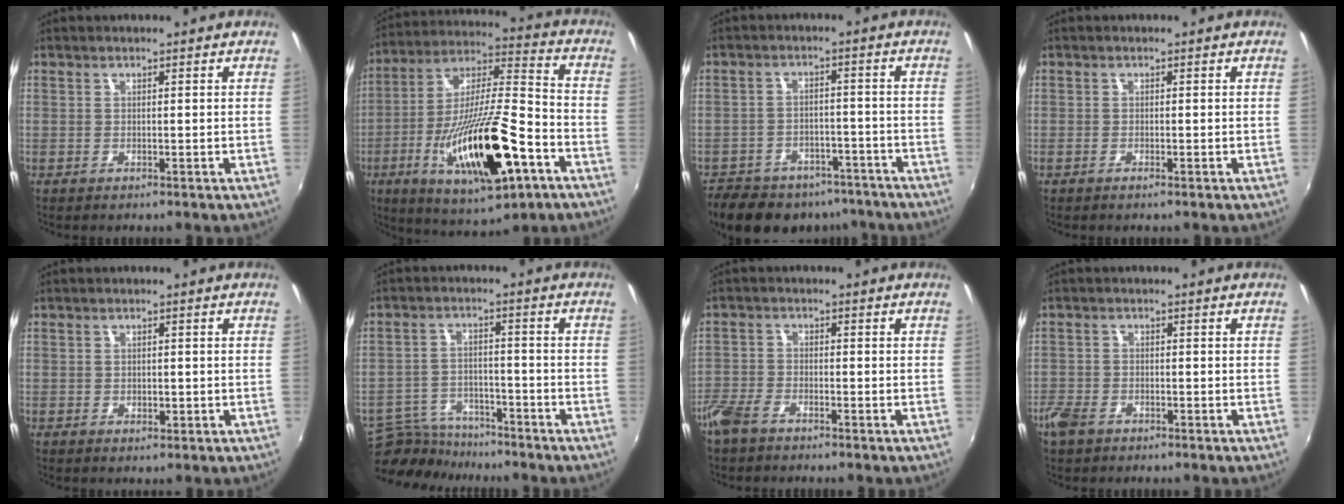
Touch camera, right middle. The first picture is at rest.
{"total": 23.3, "force": [-9.3, 6.7, 20.3], "torque": [-0.360, -0.021, -0.148]}
{"total": 19.0, "force": [-14.4, 9.8, 7.6], "torque": [-0.178, 0.004, -0.190]}
{"total": 0.9, "force": [-0.7, 0.0, 0.6], "torque": [-0.012, -0.003, -0.014]}
{"total": 1.5, "force": [-0.4, 1.3, 0.7], "torque": [-0.008, -0.003, -0.008]}
{"total": 11.0, "force": [-10.1, 3.5, 2.6], "torque": [-0.075, 0.004, -0.168]}
{"total": 5.1, "force": [-4.0, 1.9, 2.5], "torque": [-0.067, -0.006, -0.086]}
{"total": 4.8, "force": [-3.3, 2.6, 2.2], "torque": [-0.059, -0.008, -0.068]}